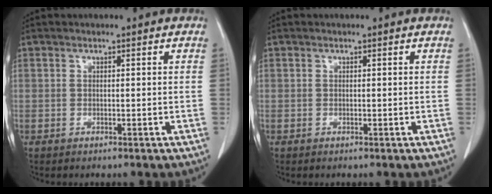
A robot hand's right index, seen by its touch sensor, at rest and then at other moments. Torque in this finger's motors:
{"motor_torque": [-0.04, 0.01, 0.01, 0.00]}